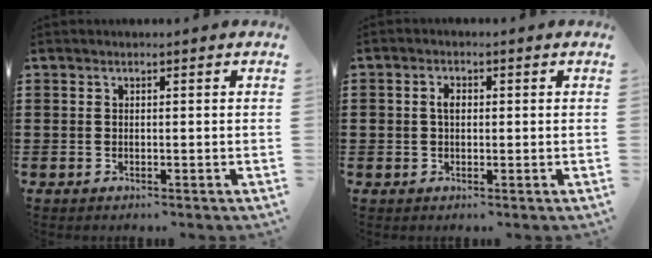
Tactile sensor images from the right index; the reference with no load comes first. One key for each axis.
{"total": 2.1, "fx": 0.2, "fy": 1.4, "fz": 1.6, "tx": -0.032, "ty": 0.008, "tz": 0.003}